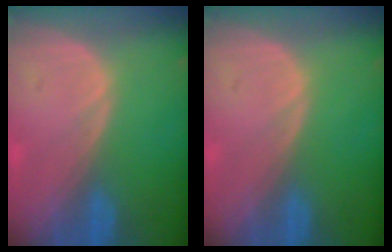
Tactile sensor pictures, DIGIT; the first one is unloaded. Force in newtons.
{"total": 0.0}